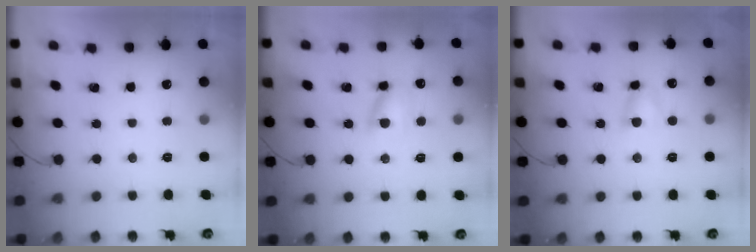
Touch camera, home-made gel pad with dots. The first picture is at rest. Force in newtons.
{"total": 8.3, "press": 8.2, "slide": 1.4}
{"total": 4.3, "press": 4.3, "slide": 0.4}